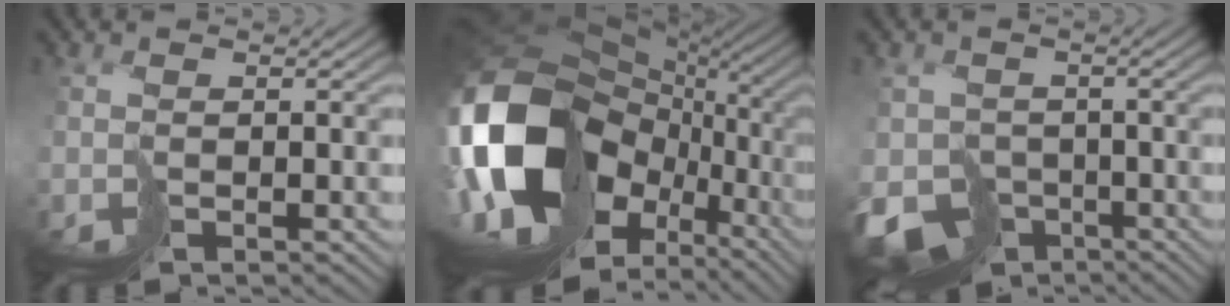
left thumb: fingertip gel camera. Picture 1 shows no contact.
{"total": 19.6, "force": [-1.7, 14.0, 13.6], "torque": [-0.323, -0.044, 0.006]}
{"total": 7.6, "force": [-4.3, 5.6, 2.8], "torque": [-0.051, -0.023, -0.064]}